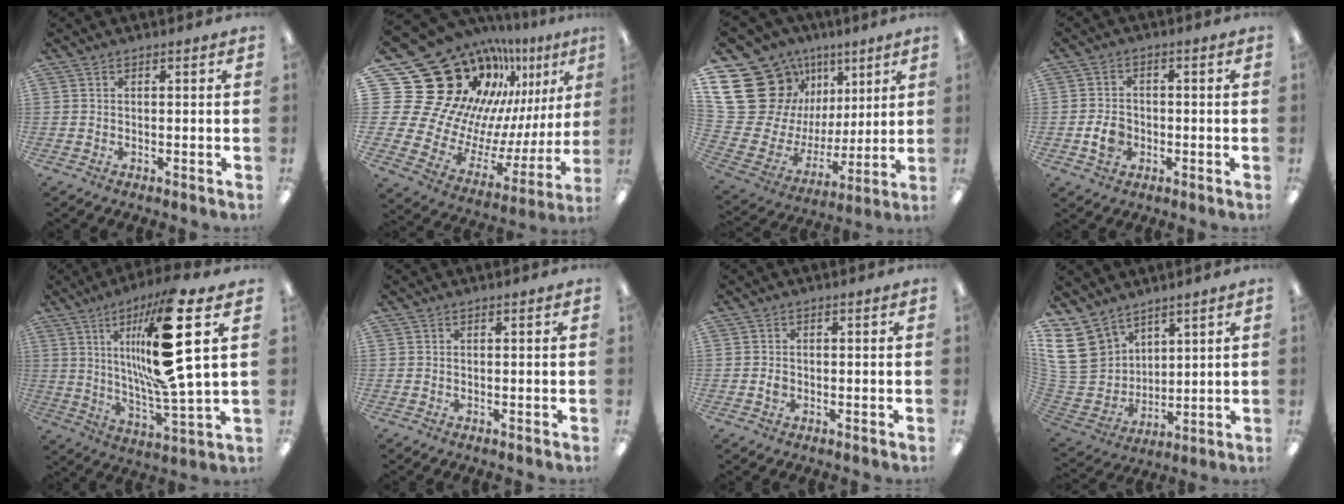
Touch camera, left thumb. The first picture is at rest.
{"total": 26.2, "force": [15.1, 17.9, 11.8], "torque": [-0.209, -0.158, 0.327]}
{"total": 24.1, "force": [10.8, 19.3, 9.6], "torque": [-0.178, -0.075, 0.241]}
{"total": 5.4, "force": [-1.5, 4.2, 2.9], "torque": [-0.061, 0.007, -0.026]}
{"total": 22.0, "force": [6.9, 4.8, 20.4], "torque": [-0.369, -0.018, 0.092]}
{"total": 0.0}
{"total": 1.6, "force": [-0.4, 1.4, 0.7], "torque": [-0.013, 0.003, -0.008]}
{"total": 14.8, "force": [8.1, 11.3, 4.8], "torque": [-0.132, -0.042, 0.165]}